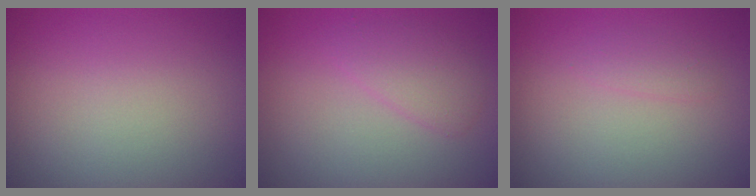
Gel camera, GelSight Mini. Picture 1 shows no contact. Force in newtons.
{"total": 2.2, "press": 2.2, "slide": 0.1}
{"total": 1.0, "press": 1.0, "slide": 0.0}